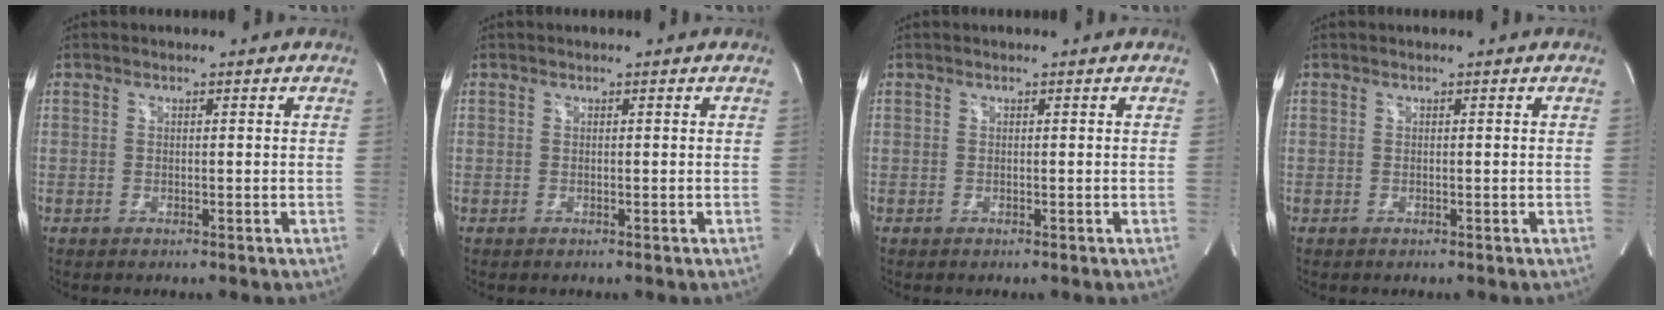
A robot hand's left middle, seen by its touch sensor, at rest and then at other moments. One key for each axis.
{"total": 0.0}
{"total": 0.0}
{"total": 0.0}